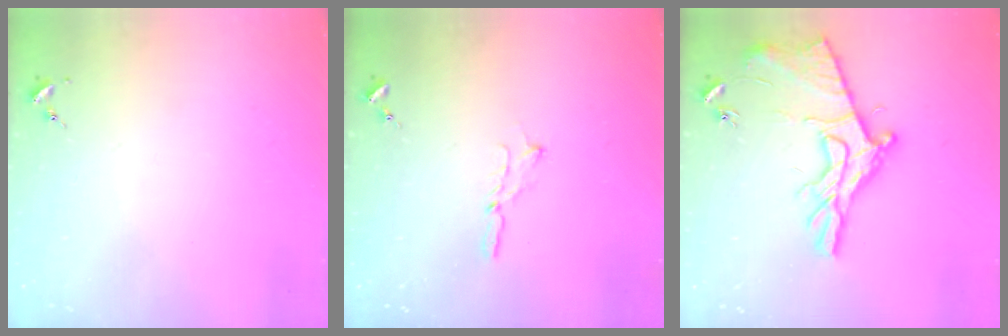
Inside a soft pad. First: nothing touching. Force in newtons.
{"total": 3.5, "press": 3.5, "slide": 0.1}
{"total": 15.3, "press": 15.3, "slide": 0.6}